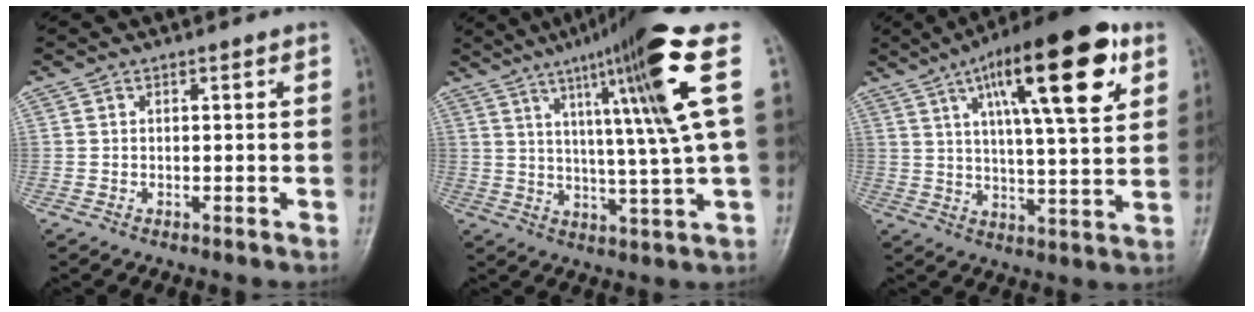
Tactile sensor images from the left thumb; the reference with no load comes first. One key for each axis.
{"total": 16.8, "fx": 6.2, "fy": -0.3, "fz": 15.6, "tx": -0.238, "ty": -0.013, "tz": 0.094}
{"total": 20.5, "fx": 8.9, "fy": 5.6, "fz": 17.6, "tx": -0.247, "ty": -0.015, "tz": 0.135}